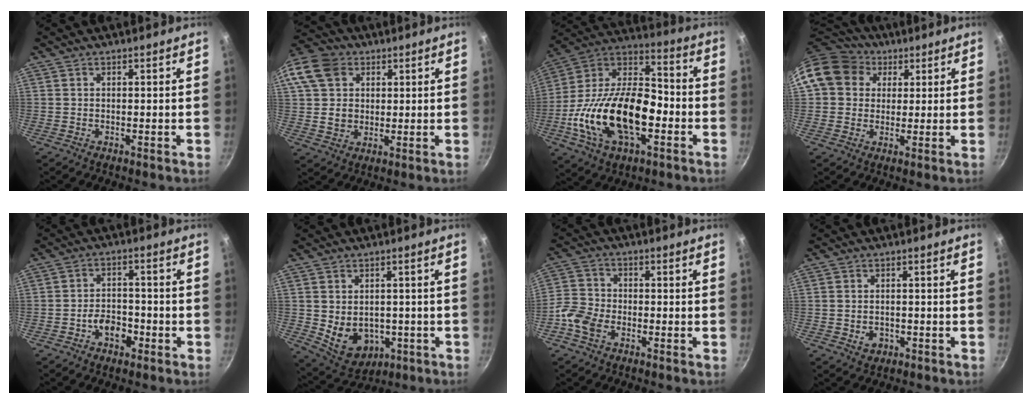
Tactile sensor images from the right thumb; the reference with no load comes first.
{"total": 14.6, "force": [4.4, 11.9, 7.2], "torque": [-0.133, 0.011, 0.075]}
{"total": 25.7, "force": [-6.4, 14.4, 20.4], "torque": [-0.361, 0.048, -0.126]}
{"total": 13.0, "force": [4.7, 11.0, 5.2], "torque": [-0.079, 0.018, 0.073]}
{"total": 5.7, "force": [-2.6, 3.7, 3.3], "torque": [-0.032, 0.025, -0.047]}
{"total": 10.0, "force": [-1.6, 7.6, 6.2], "torque": [-0.071, -0.008, 0.000]}
{"total": 6.9, "force": [-3.1, 3.9, 4.7], "torque": [-0.107, 0.020, -0.079]}
{"total": 2.8, "force": [-0.9, 2.3, 1.5], "torque": [-0.017, 0.008, -0.007]}